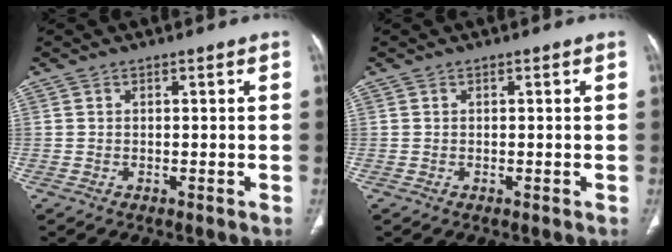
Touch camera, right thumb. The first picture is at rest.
{"total": 0.0}